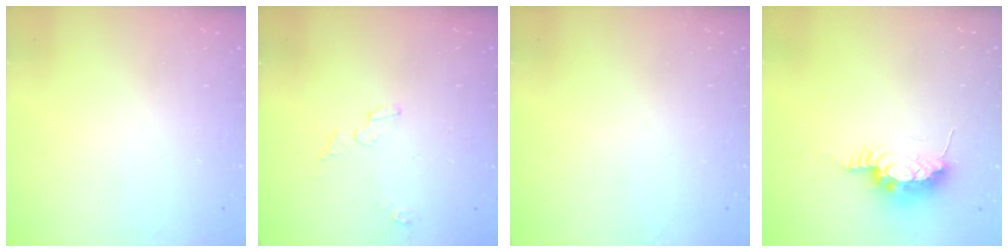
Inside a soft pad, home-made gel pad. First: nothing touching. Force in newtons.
{"total": 4.0, "press": 3.8, "slide": 1.3}
{"total": 0.0}
{"total": 9.2, "press": 8.9, "slide": 2.3}